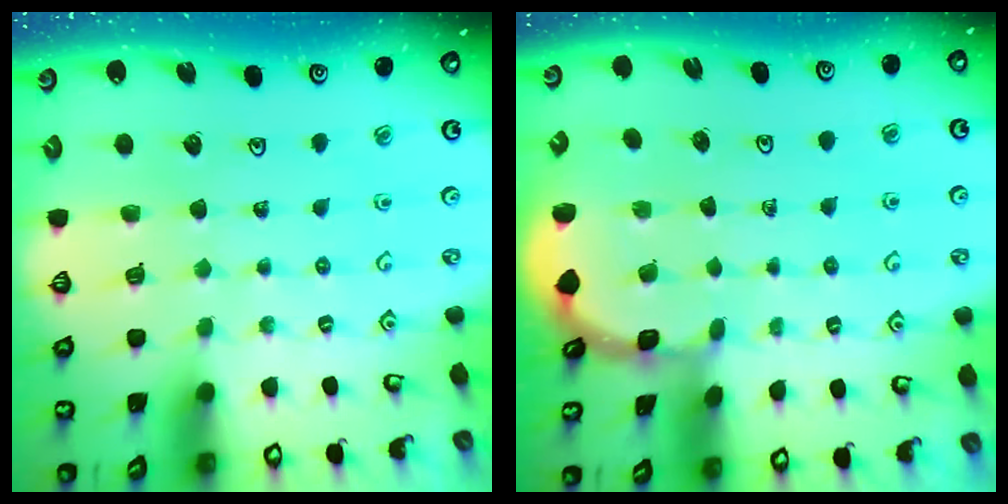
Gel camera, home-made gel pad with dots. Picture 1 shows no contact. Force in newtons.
{"total": 1.5, "press": 1.5, "slide": 0.2}